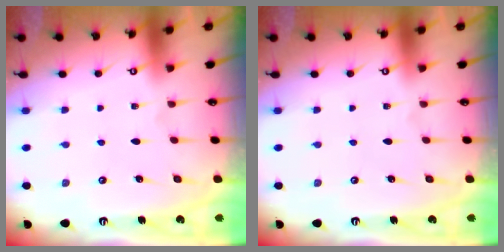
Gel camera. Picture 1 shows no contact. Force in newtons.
{"total": 0.0}